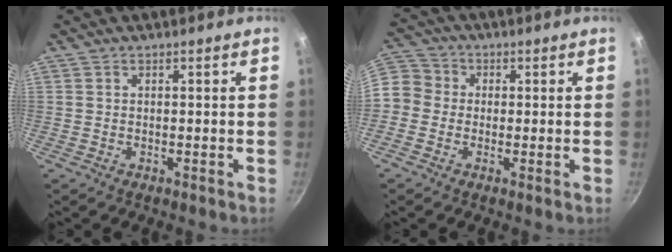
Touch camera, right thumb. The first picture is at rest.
{"total": 7.7, "force": [-0.7, 7.2, 2.8], "torque": [-0.034, 0.021, -0.037]}